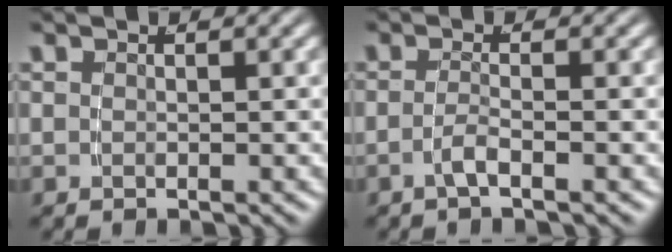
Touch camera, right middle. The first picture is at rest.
{"total": 1.7, "force": [-1.3, -0.4, 1.0], "torque": [-0.021, -0.003, -0.025]}